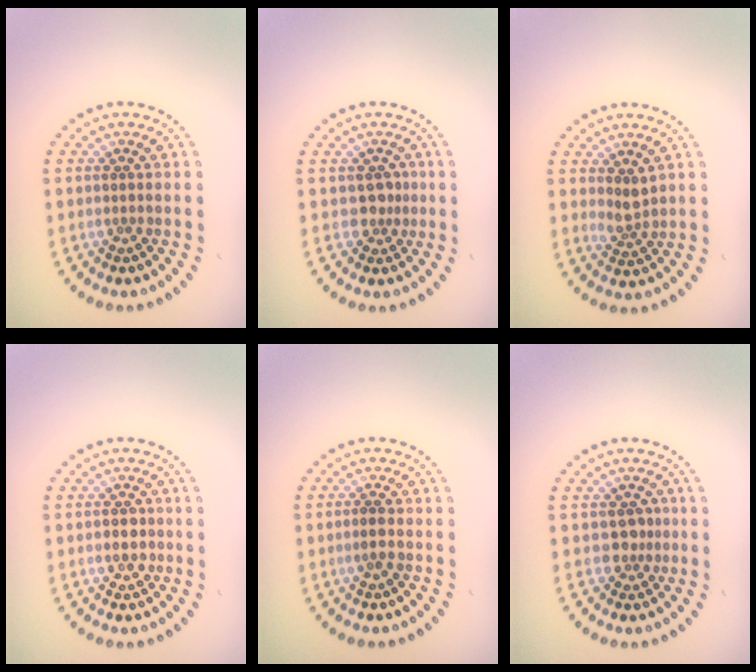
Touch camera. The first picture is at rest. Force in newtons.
{"total": 1.6, "press": 1.3, "slide": 1.0}
{"total": 1.8, "press": 1.5, "slide": 1.0}
{"total": 1.6, "press": 1.5, "slide": 0.6}
{"total": 1.1, "press": 1.1, "slide": 0.3}
{"total": 1.6, "press": 1.3, "slide": 1.0}